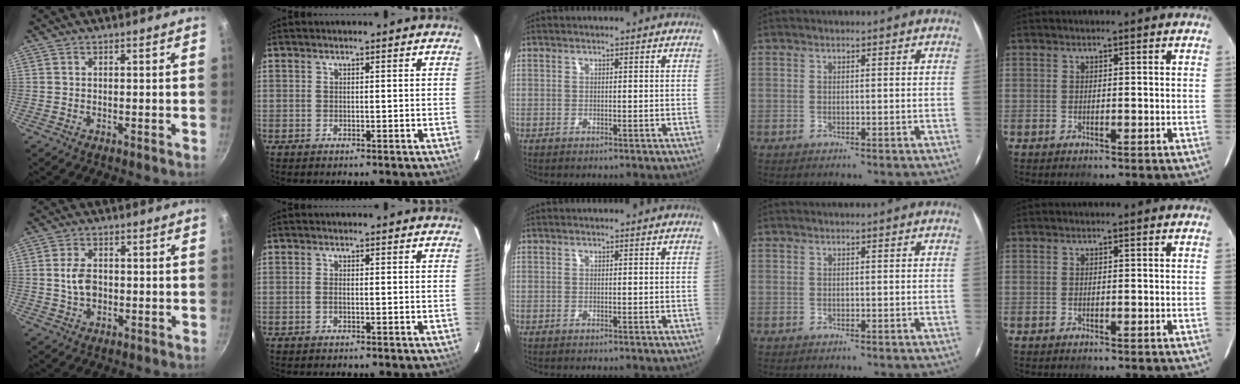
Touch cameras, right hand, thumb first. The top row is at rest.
{"thumb": {"total": 5.1, "force": [-0.1, 3.5, 3.7], "torque": [-0.057, 0.005, -0.004]}, "index": {"total": 0.8, "force": [-0.3, 0.3, 0.7], "torque": [-0.017, 0.001, -0.007]}}